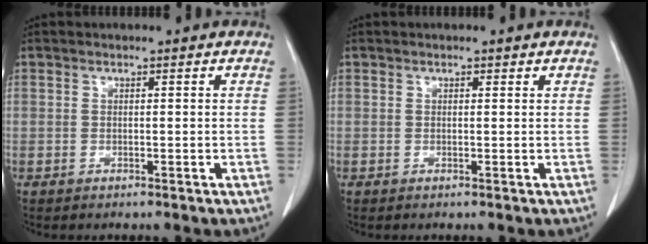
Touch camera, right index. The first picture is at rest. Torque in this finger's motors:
{"motor_torque": [-0.07, 0.06, 0.03, -0.01]}